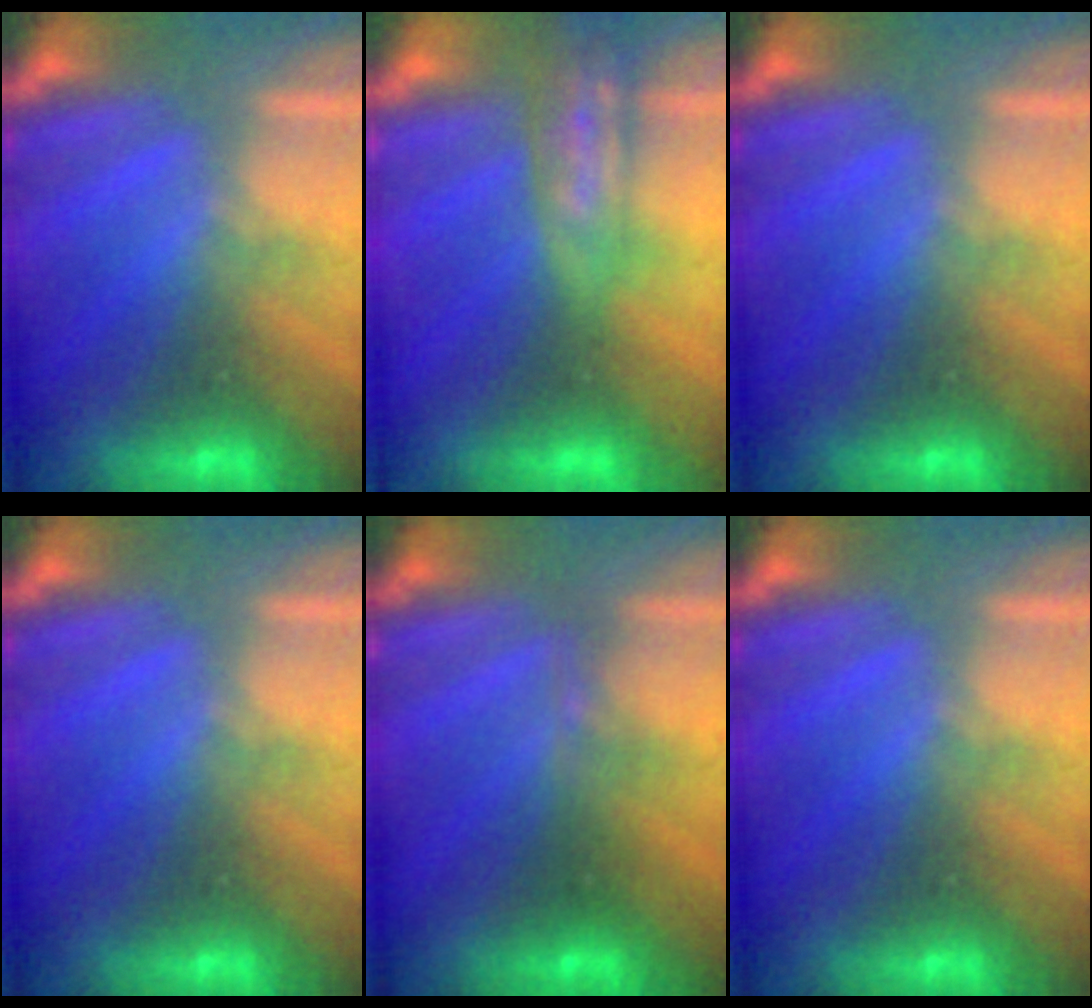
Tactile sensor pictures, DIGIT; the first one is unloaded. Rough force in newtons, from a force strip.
{"total": 2.7}
{"total": 0.0}
{"total": 0.0}
{"total": 2.3}
{"total": 0.0}